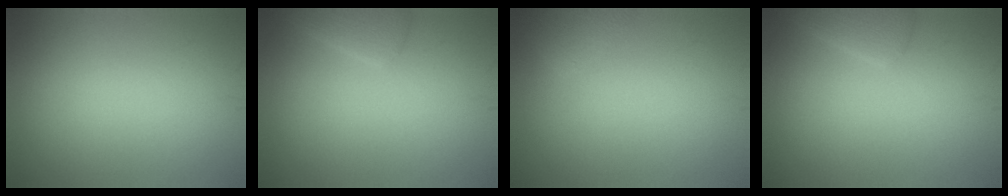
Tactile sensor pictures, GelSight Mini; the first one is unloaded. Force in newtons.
{"total": 1.7, "press": 1.7, "slide": 0.1}
{"total": 1.6, "press": 1.6, "slide": 0.2}
{"total": 1.7, "press": 1.7, "slide": 0.1}